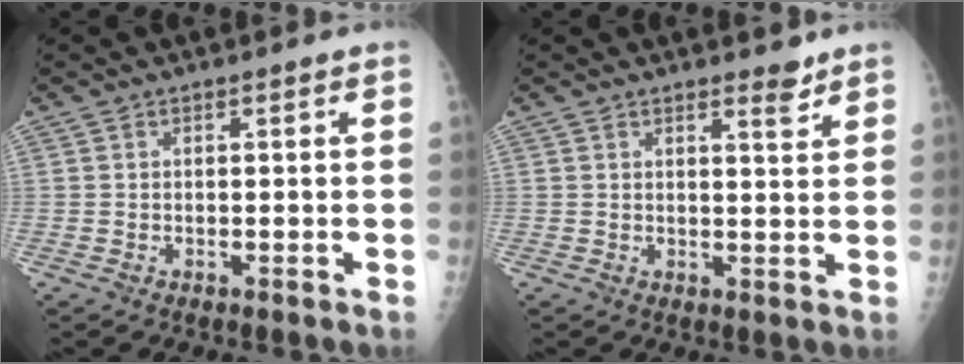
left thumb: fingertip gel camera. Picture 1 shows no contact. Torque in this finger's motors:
{"motor_torque": [-0.13, -0.04, -0.07, -0.10, 0.03]}